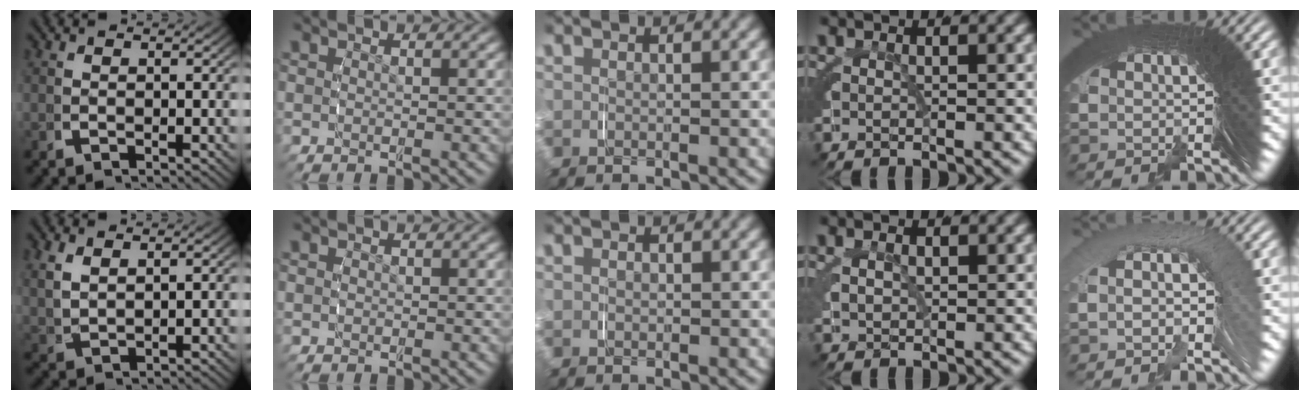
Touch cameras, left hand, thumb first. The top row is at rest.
{"thumb": {"total": 2.7, "force": [1.6, 1.3, 1.6], "torque": [-0.040, -0.002, 0.046]}, "middle": {"total": 0.5, "force": [0.1, 0.4, 0.3], "torque": [-0.006, -0.001, 0.002]}, "ring": {"total": 1.4, "force": [0.9, 0.4, 0.9], "torque": [-0.020, -0.004, 0.026]}, "little": {"total": 3.4, "force": [0.4, 1.6, 3.0], "torque": [-0.040, 0.032, -0.004]}}